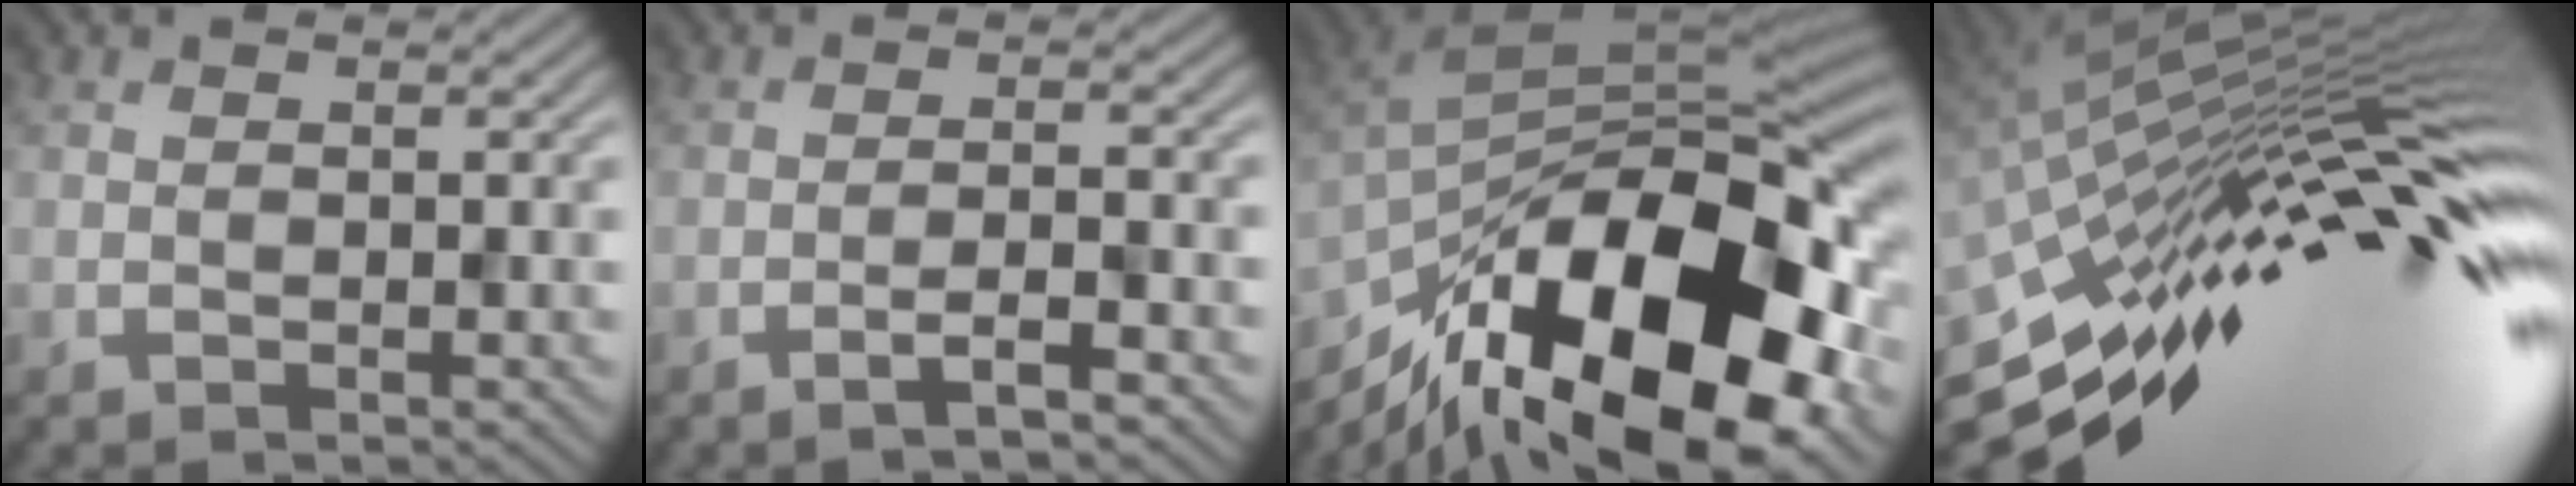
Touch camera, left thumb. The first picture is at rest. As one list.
[{"total": 2.8, "force": [-1.8, 0.1, 2.1], "torque": [-0.035, 0.011, -0.043]}, {"total": 19.9, "force": [-10.1, 9.0, 14.6], "torque": [-0.262, -0.009, -0.170]}, {"total": 18.3, "force": [-3.1, 3.6, 17.7], "torque": [-0.297, 0.018, -0.076]}]